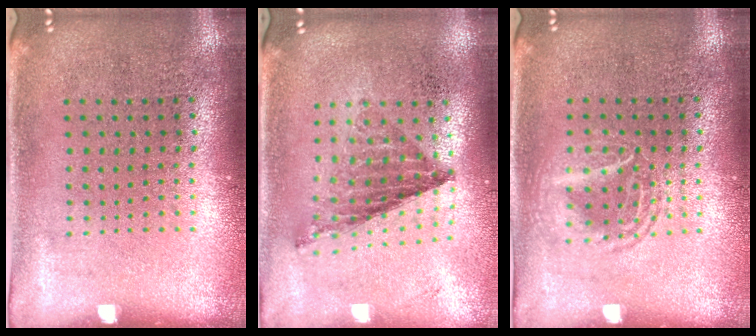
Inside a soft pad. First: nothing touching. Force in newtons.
{"total": 0.8, "press": 0.8, "slide": 0.1}
{"total": 1.3, "press": 1.2, "slide": 0.2}